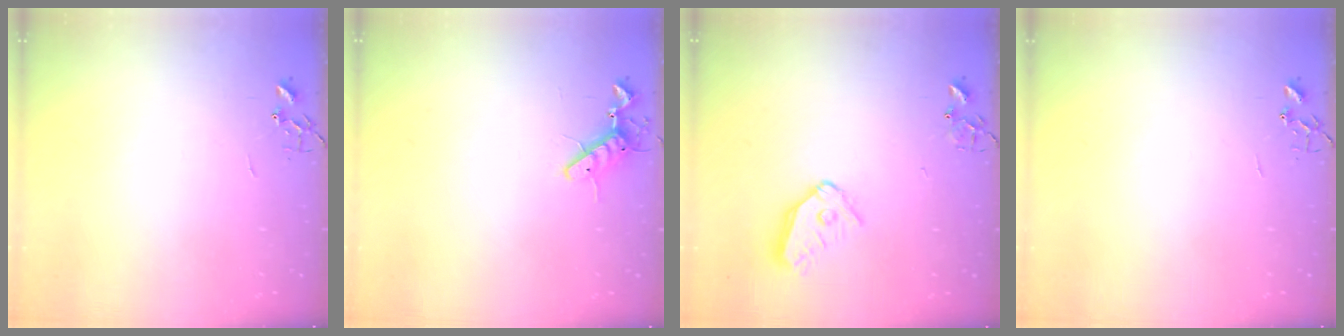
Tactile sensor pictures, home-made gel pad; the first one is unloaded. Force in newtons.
{"total": 8.5, "press": 8.4, "slide": 1.5}
{"total": 12.5, "press": 12.4, "slide": 1.6}
{"total": 0.0}